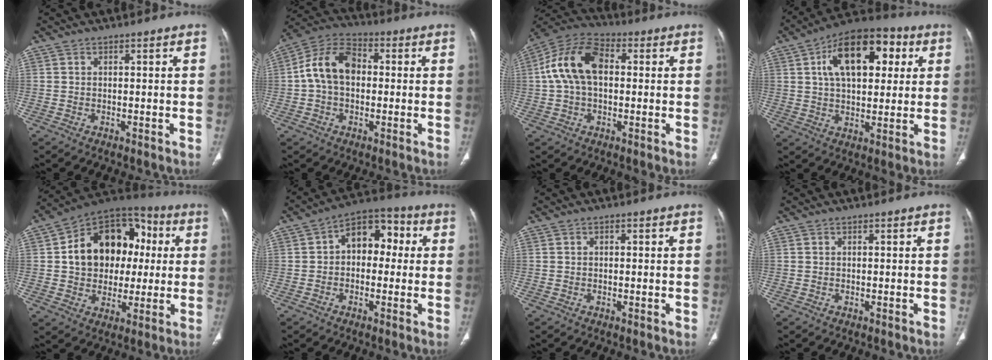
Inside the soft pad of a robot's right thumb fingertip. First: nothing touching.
{"total": 11.4, "force": [0.4, 7.9, 8.3], "torque": [-0.143, 0.031, -0.004]}
{"total": 13.7, "force": [1.7, 8.6, 10.5], "torque": [-0.202, 0.033, 0.021]}
{"total": 18.6, "force": [5.8, 10.0, 14.5], "torque": [-0.193, 0.009, 0.085]}
{"total": 20.4, "force": [2.2, 15.2, 13.5], "torque": [-0.172, 0.033, 0.035]}
{"total": 10.4, "force": [1.2, 7.0, 7.7], "torque": [-0.077, 0.034, 0.006]}
{"total": 0.7, "force": [0.2, 0.4, 0.5], "torque": [-0.011, 0.006, 0.004]}
{"total": 0.0}